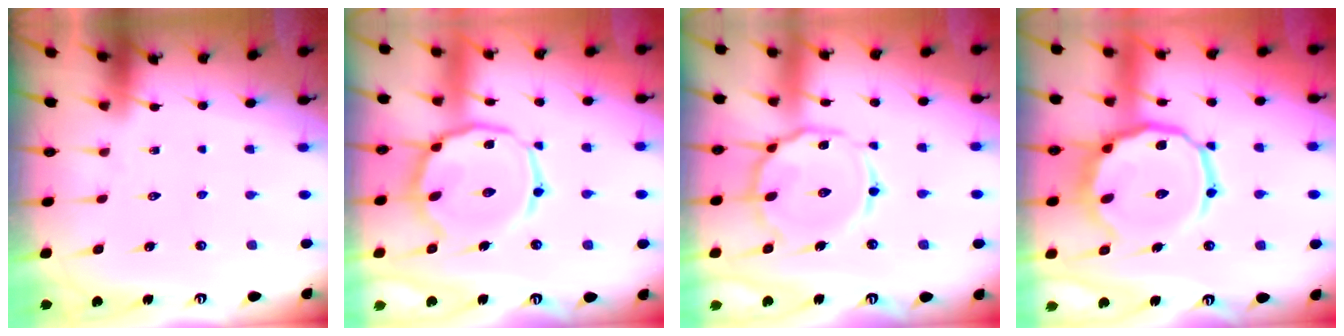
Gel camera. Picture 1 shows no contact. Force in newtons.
{"total": 15.7, "press": 15.7, "slide": 1.0}
{"total": 13.2, "press": 13.1, "slide": 1.0}
{"total": 15.9, "press": 15.8, "slide": 1.7}